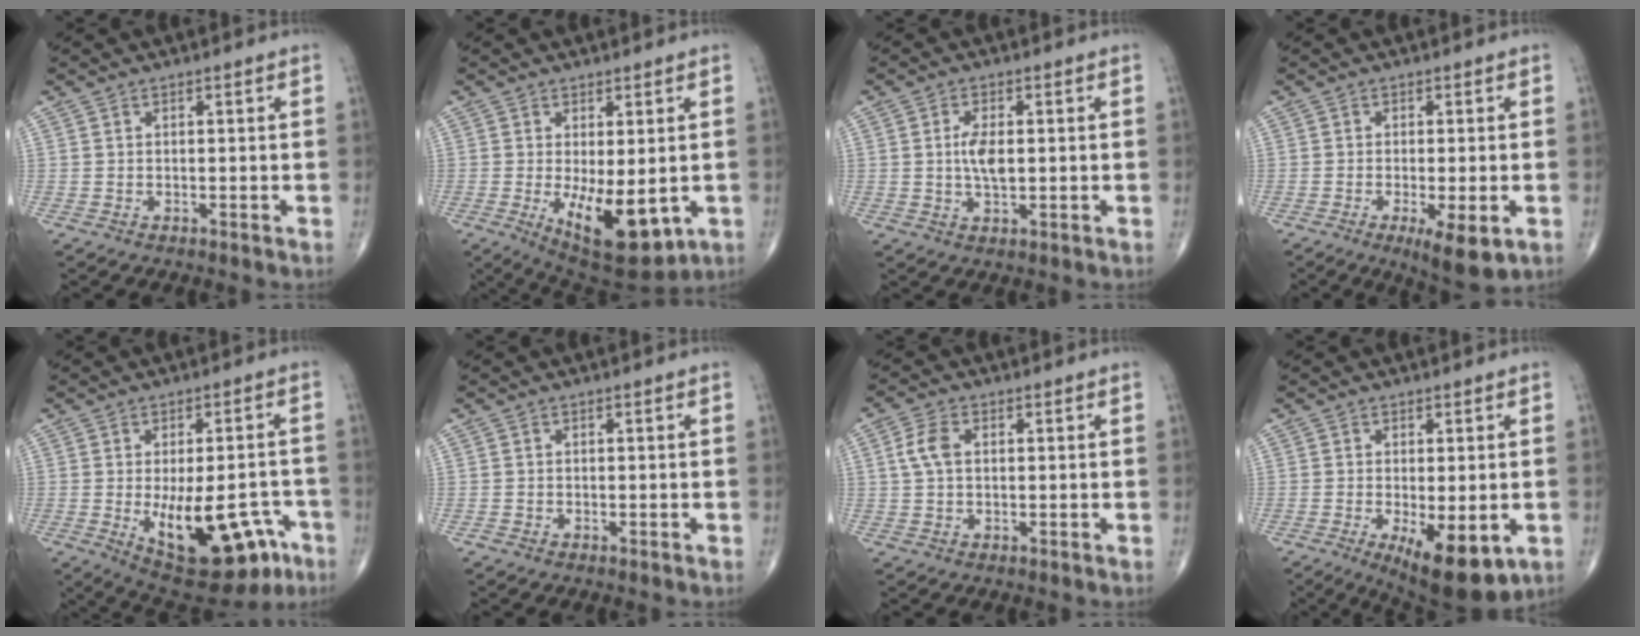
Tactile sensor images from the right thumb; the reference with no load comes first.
{"total": 12.1, "force": [-2.5, 5.0, 10.7], "torque": [-0.152, -0.024, -0.018]}
{"total": 4.7, "force": [0.2, 2.2, 4.2], "torque": [-0.082, -0.005, 0.003]}
{"total": 7.5, "force": [-2.8, 2.1, 6.6], "torque": [-0.100, -0.015, -0.041]}
{"total": 18.2, "force": [-6.7, 8.6, 14.6], "torque": [-0.175, 0.018, -0.073]}
{"total": 0.5, "force": [-0.4, 0.3, 0.2], "torque": [-0.003, 0.000, -0.011]}
{"total": 4.3, "force": [0.7, 2.6, 3.3], "torque": [-0.077, 0.009, 0.010]}
{"total": 11.5, "force": [-4.0, 4.4, 9.8], "torque": [-0.140, -0.017, -0.052]}